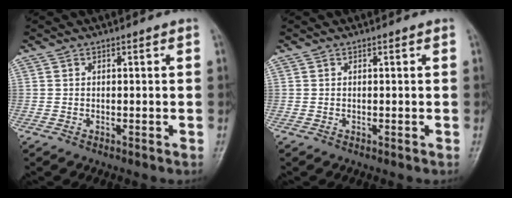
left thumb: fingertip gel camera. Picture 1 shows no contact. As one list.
[{"total": 0.0}]